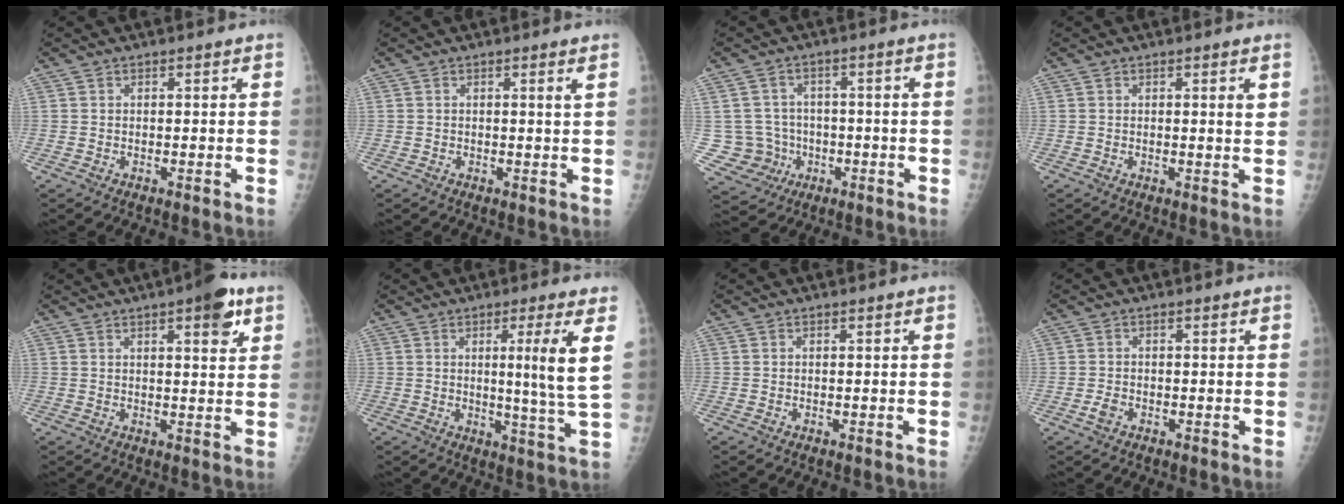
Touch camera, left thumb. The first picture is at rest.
{"total": 0.7, "force": [0.4, -0.2, 0.5], "torque": [-0.015, -0.008, 0.006]}
{"total": 7.8, "force": [-1.1, 7.5, 1.5], "torque": [-0.004, 0.016, -0.008]}
{"total": 1.7, "force": [0.7, 0.1, 1.5], "torque": [-0.022, -0.005, 0.009]}
{"total": 7.4, "force": [3.9, 2.2, 5.9], "torque": [-0.065, -0.014, 0.047]}
{"total": 9.6, "force": [2.8, -1.3, 9.0], "torque": [-0.143, -0.032, 0.045]}
{"total": 0.0}
{"total": 1.5, "force": [-0.7, 1.0, 1.0], "torque": [-0.021, 0.000, -0.014]}